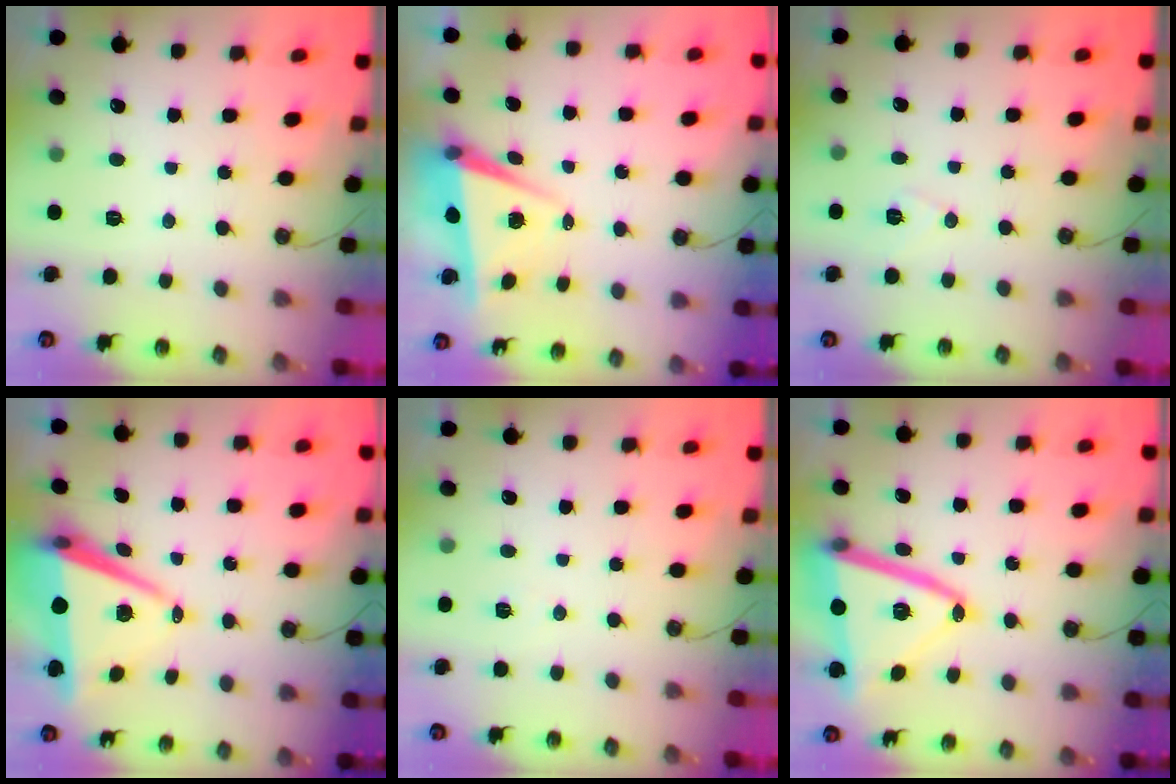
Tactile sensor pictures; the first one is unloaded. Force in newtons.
{"total": 5.8, "press": 4.6, "slide": 3.6}
{"total": 7.5, "press": 6.1, "slide": 4.4}
{"total": 9.8, "press": 8.8, "slide": 4.2}
{"total": 5.5, "press": 3.3, "slide": 4.4}
{"total": 18.7, "press": 18.5, "slide": 2.8}